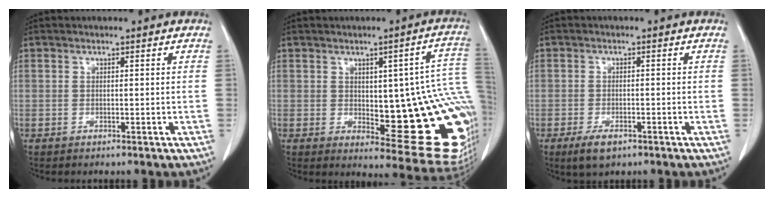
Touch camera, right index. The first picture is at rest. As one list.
[{"total": 20.3, "force": [-0.8, 5.3, 19.5], "torque": [-0.148, 0.014, 0.008]}, {"total": 3.7, "force": [-2.2, 1.7, 2.4], "torque": [-0.050, -0.004, -0.033]}]